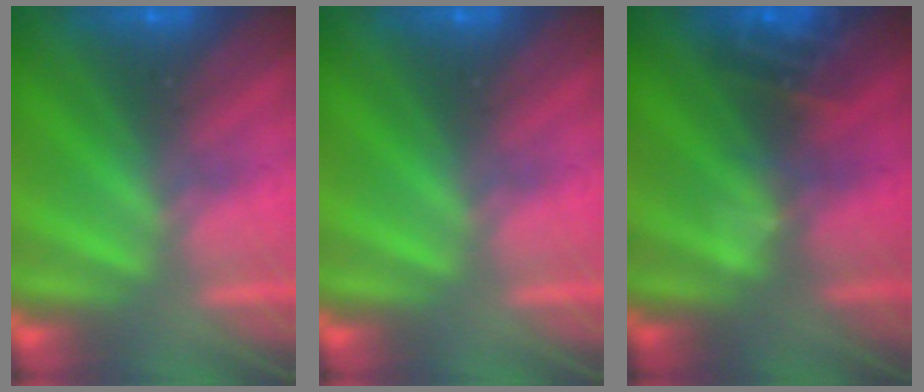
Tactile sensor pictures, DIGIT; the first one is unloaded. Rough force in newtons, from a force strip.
{"total": 0.0}
{"total": 2.8}